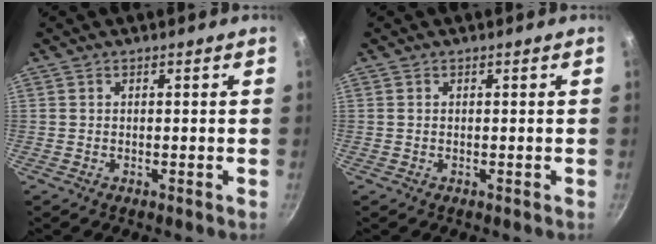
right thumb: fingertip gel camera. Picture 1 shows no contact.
{"total": 0.0}